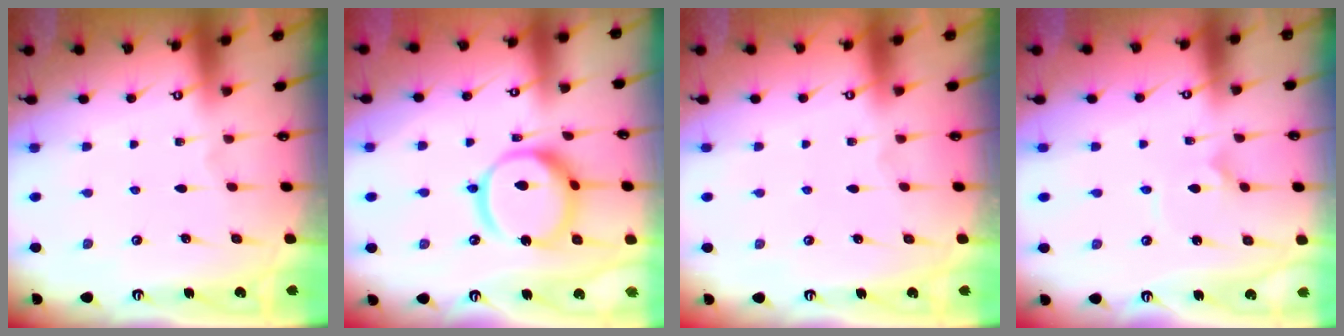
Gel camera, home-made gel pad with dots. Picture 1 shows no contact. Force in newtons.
{"total": 15.1, "press": 15.0, "slide": 1.7}
{"total": 0.0}
{"total": 2.3, "press": 2.3, "slide": 0.2}